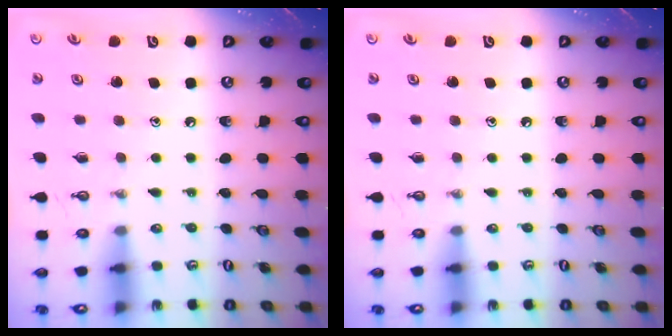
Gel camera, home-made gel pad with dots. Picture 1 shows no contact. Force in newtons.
{"total": 0.0}